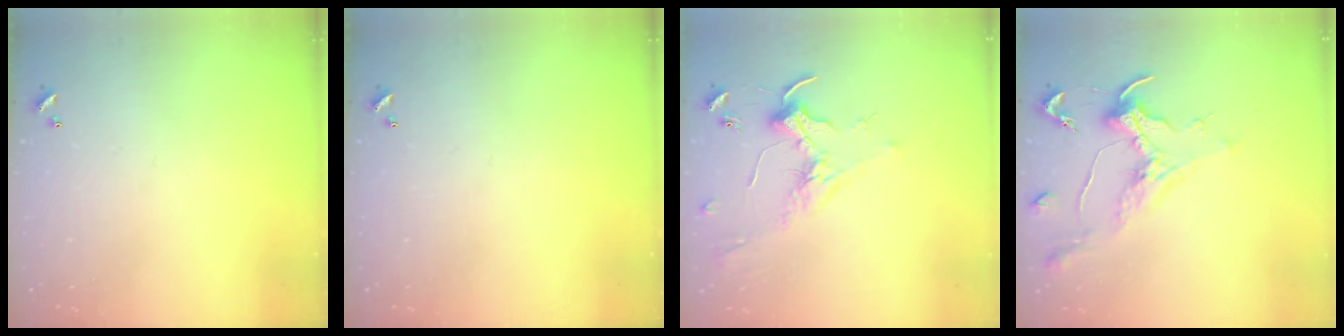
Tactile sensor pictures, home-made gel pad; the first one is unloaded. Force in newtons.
{"total": 0.0}
{"total": 1.8, "press": 1.7, "slide": 0.7}
{"total": 1.7, "press": 1.6, "slide": 0.6}